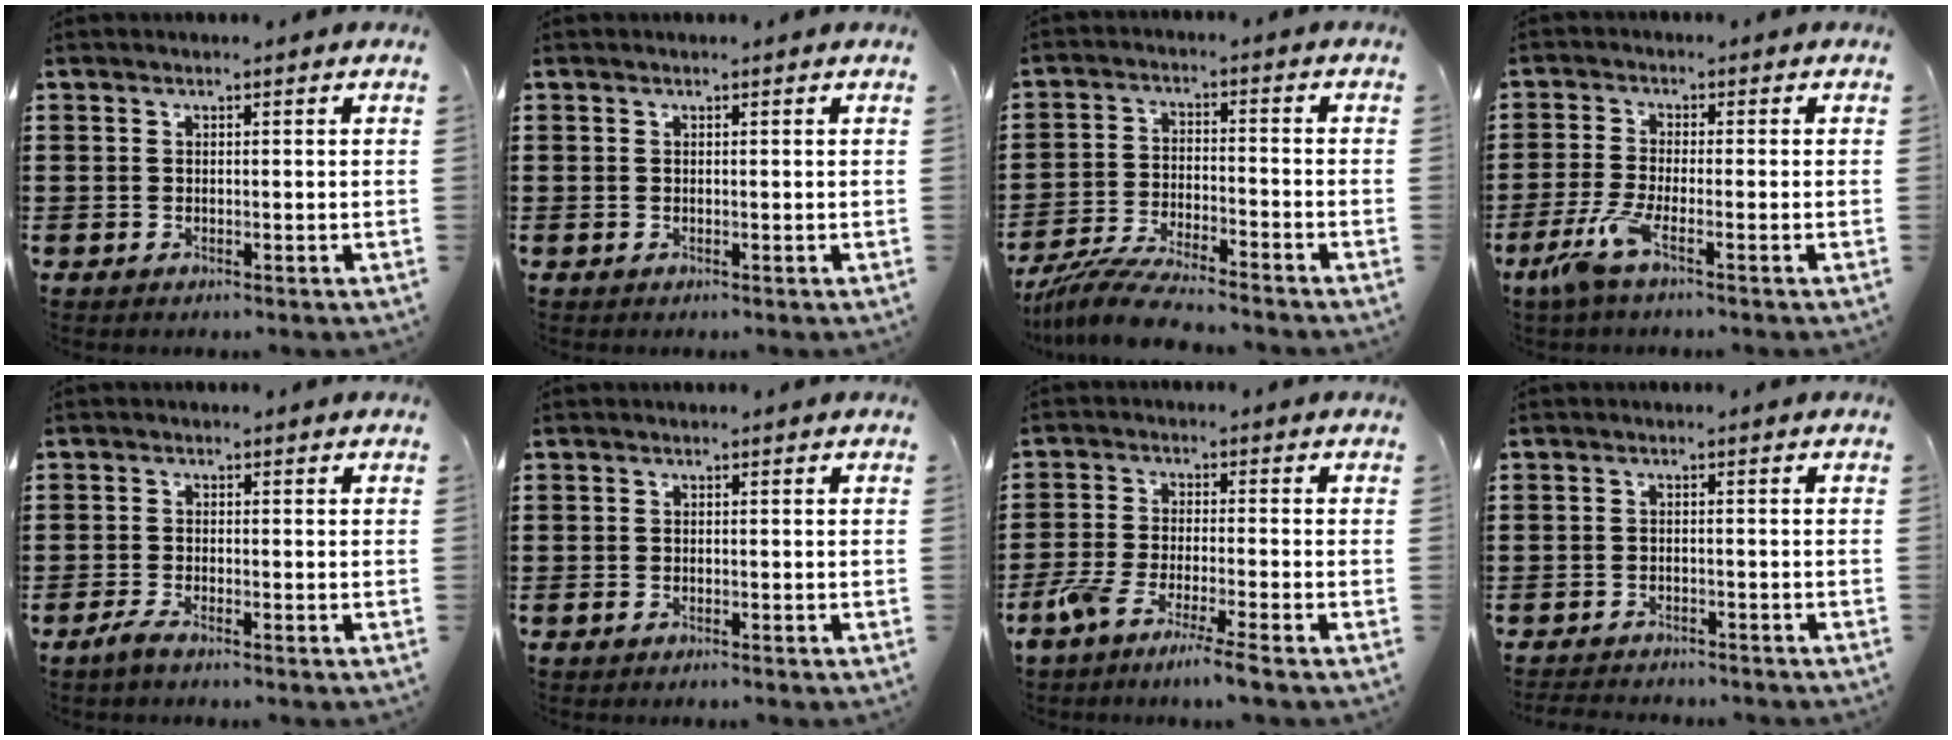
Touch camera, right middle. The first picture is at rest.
{"total": 0.0}
{"total": 7.4, "force": [-6.9, 0.4, 2.6], "torque": [-0.059, 0.000, -0.135]}
{"total": 4.6, "force": [-2.6, 0.5, 3.8], "torque": [-0.100, -0.016, -0.055]}
{"total": 1.9, "force": [-1.6, 0.1, 1.1], "torque": [-0.026, 0.002, -0.032]}
{"total": 0.6, "force": [-0.5, 0.1, 0.2], "torque": [-0.007, -0.002, -0.010]}
{"total": 5.4, "force": [-4.5, -0.6, 2.8], "torque": [-0.073, -0.024, -0.092]}
{"total": 2.2, "force": [-2.2, 0.1, -0.1], "torque": [-0.004, -0.001, -0.048]}